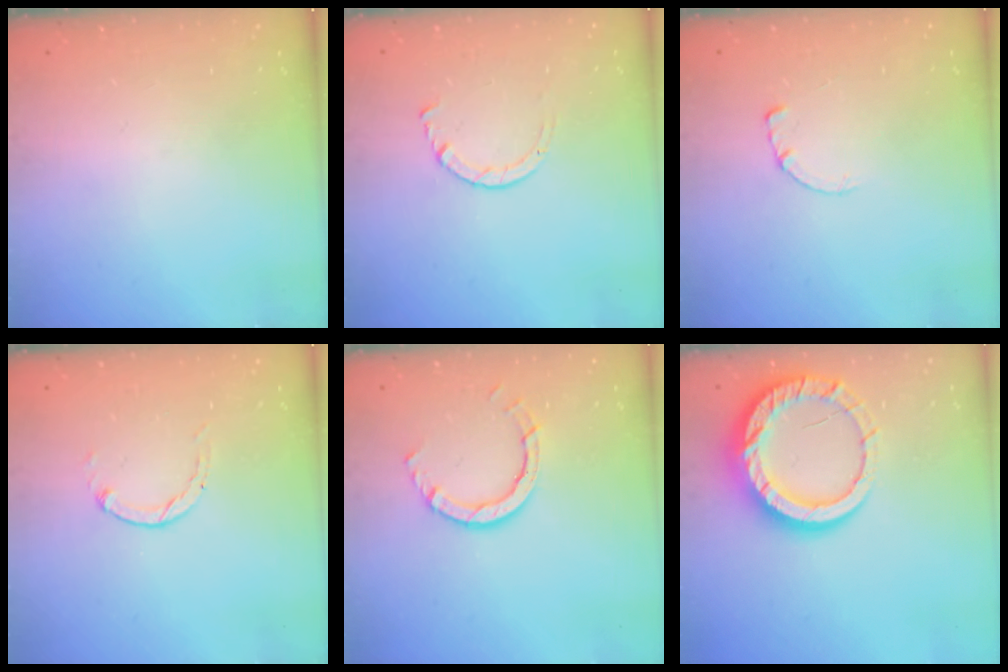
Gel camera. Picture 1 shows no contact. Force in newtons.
{"total": 2.9, "press": 2.8, "slide": 0.3}
{"total": 0.7, "press": 0.7, "slide": 0.2}
{"total": 0.7, "press": 0.6, "slide": 0.2}
{"total": 5.9, "press": 5.9, "slide": 0.5}
{"total": 16.0, "press": 15.9, "slide": 1.4}